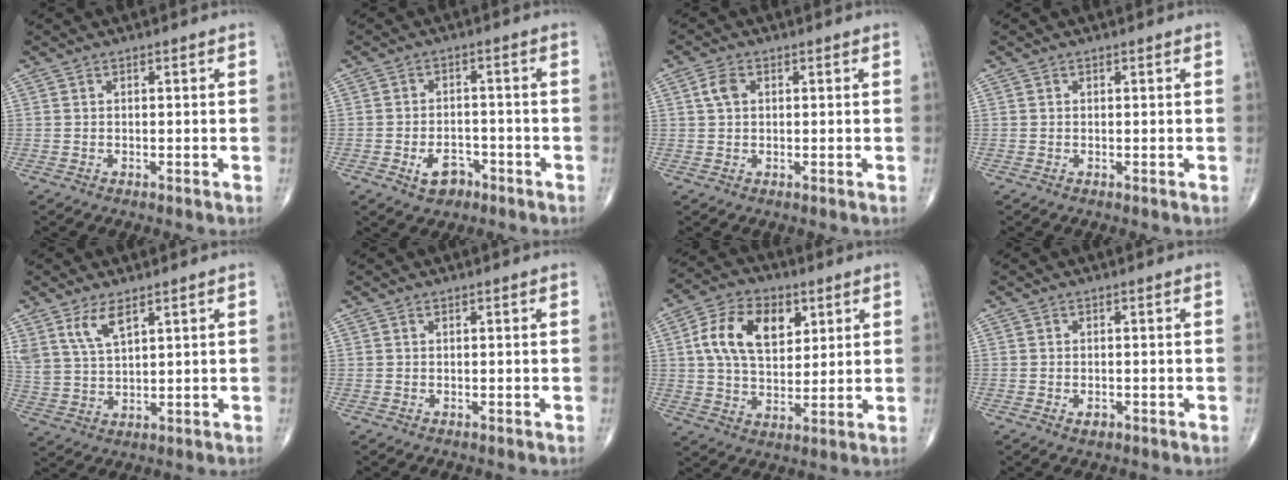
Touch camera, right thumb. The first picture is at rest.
{"total": 5.0, "force": [-2.6, 3.3, 2.7], "torque": [-0.029, 0.019, -0.040]}
{"total": 2.9, "force": [0.8, 1.9, 2.0], "torque": [-0.042, 0.006, 0.013]}
{"total": 0.0}
{"total": 6.2, "force": [3.8, 2.3, 4.3], "torque": [-0.086, -0.019, 0.083]}
{"total": 0.0}
{"total": 13.8, "force": [4.2, 8.6, 9.9], "torque": [-0.153, -0.002, 0.075]}
{"total": 1.4, "force": [-0.6, 0.9, 0.9], "torque": [-0.012, 0.001, -0.008]}